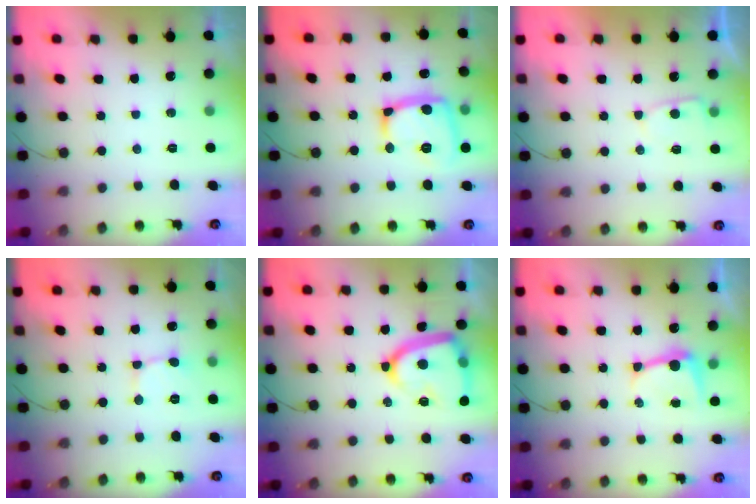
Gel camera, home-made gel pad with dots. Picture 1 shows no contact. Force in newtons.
{"total": 16.1, "press": 16.1, "slide": 1.4}
{"total": 3.5, "press": 3.5, "slide": 0.5}
{"total": 1.6, "press": 1.6, "slide": 0.1}
{"total": 17.7, "press": 17.6, "slide": 1.7}
{"total": 6.4, "press": 6.4, "slide": 0.7}